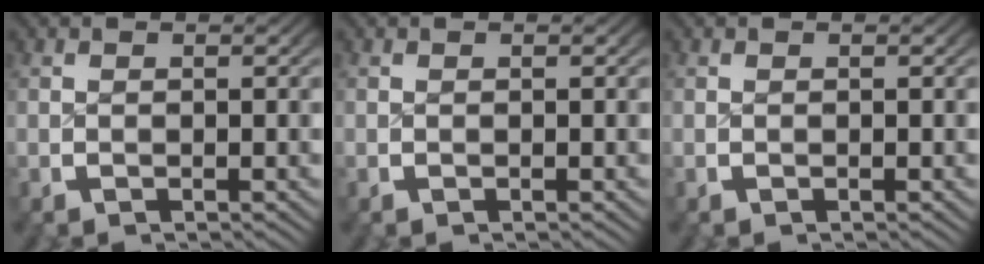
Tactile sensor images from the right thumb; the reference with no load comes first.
{"total": 0.0}
{"total": 0.0}